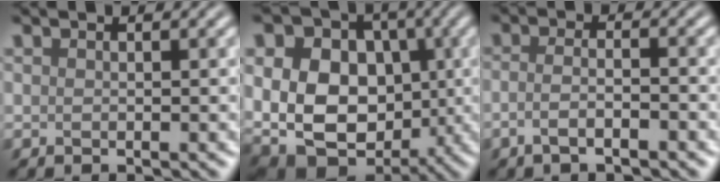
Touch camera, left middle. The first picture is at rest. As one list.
[{"total": 16.5, "force": [1.1, 13.3, 9.7], "torque": [-0.191, 0.024, 0.014]}, {"total": 2.5, "force": [-1.3, 0.7, 2.0], "torque": [-0.036, 0.001, -0.034]}]